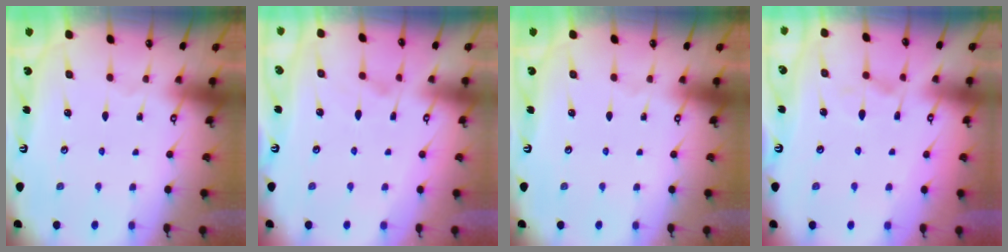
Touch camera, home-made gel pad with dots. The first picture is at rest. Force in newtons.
{"total": 4.3, "press": 4.1, "slide": 1.3}
{"total": 0.0}
{"total": 1.0, "press": 0.2, "slide": 0.9}